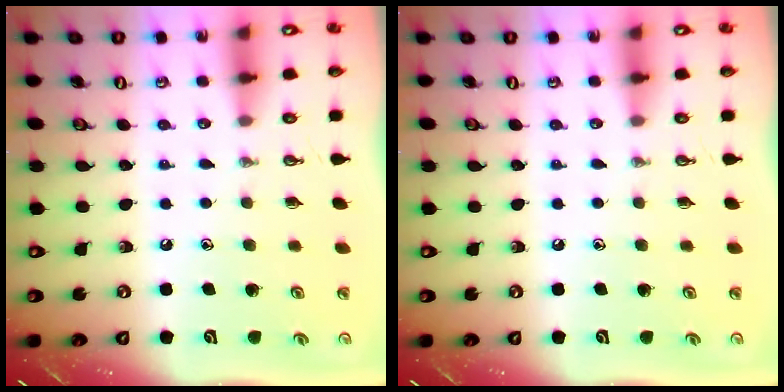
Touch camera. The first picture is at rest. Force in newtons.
{"total": 0.0}